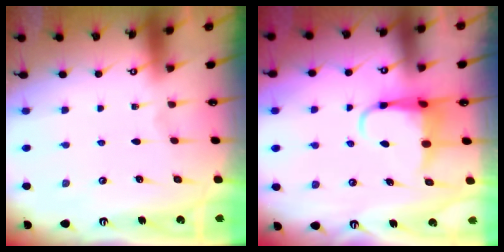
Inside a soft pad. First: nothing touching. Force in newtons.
{"total": 6.1, "press": 6.0, "slide": 0.9}